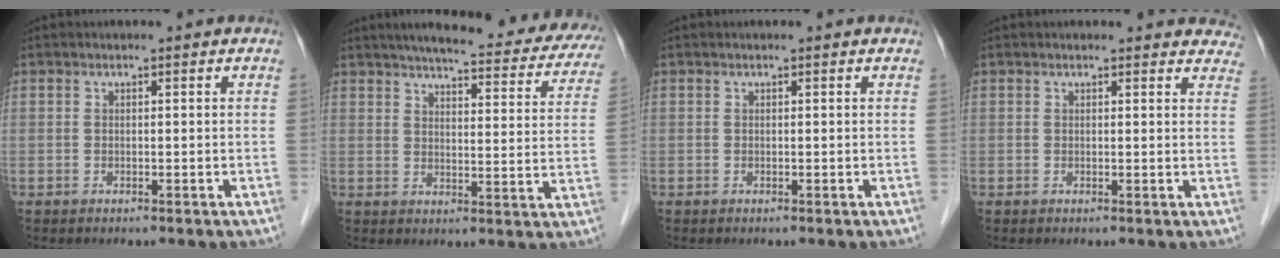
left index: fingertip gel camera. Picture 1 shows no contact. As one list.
[{"total": 23.0, "force": [20.0, 4.5, 10.4], "torque": [-0.132, -0.023, 0.225]}, {"total": 0.0}, {"total": 9.7, "force": [9.0, 2.8, 2.2], "torque": [0.010, -0.003, 0.073]}]